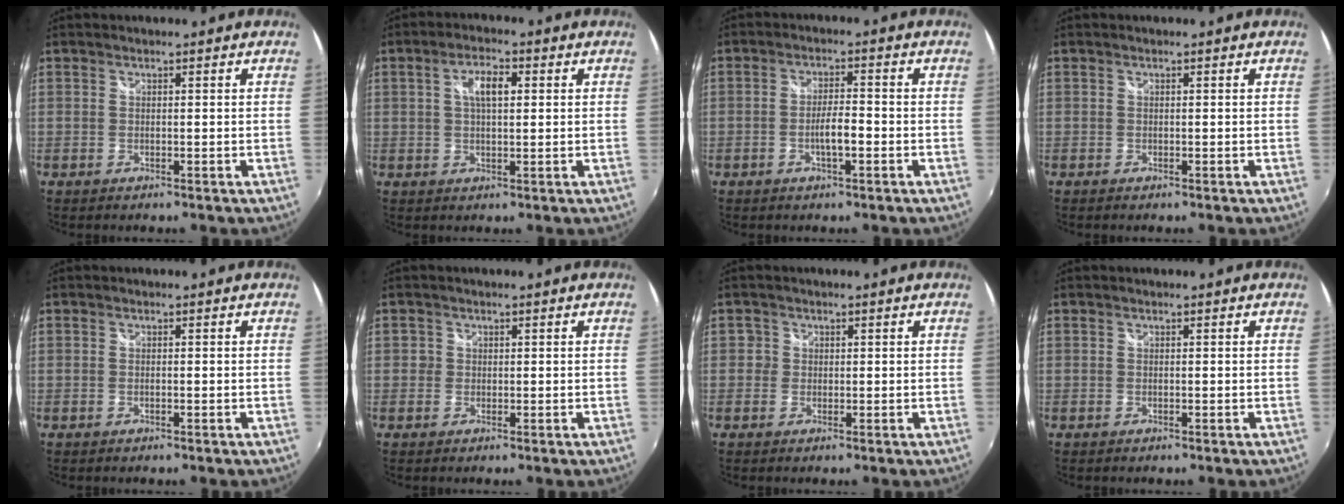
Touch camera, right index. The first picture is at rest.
{"total": 5.0, "force": [1.2, 2.0, 4.5], "torque": [-0.080, 0.012, 0.021]}
{"total": 4.0, "force": [-1.5, 0.8, 3.6], "torque": [-0.067, 0.000, -0.025]}
{"total": 0.0}
{"total": 0.0}
{"total": 1.5, "force": [-0.1, 1.4, 0.2], "torque": [-0.004, -0.001, -0.006]}
{"total": 1.7, "force": [-0.2, 1.7, 0.1], "torque": [-0.003, 0.000, -0.007]}
{"total": 0.0}